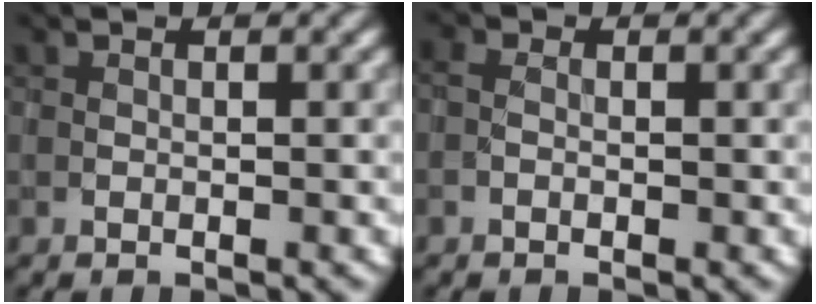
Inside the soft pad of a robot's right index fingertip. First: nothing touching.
{"total": 1.1, "force": [-0.4, 0.8, 0.6], "torque": [-0.012, 0.001, -0.010]}